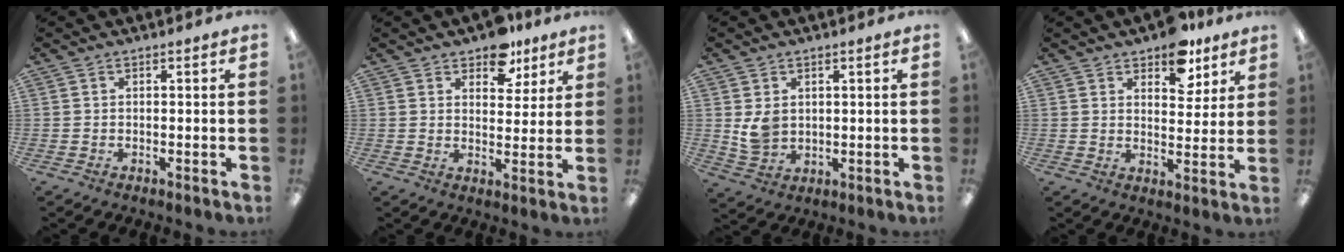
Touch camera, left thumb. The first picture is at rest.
{"total": 8.3, "force": [6.4, 4.5, 2.9], "torque": [-0.030, -0.035, 0.112]}
{"total": 5.2, "force": [1.8, 4.0, 2.8], "torque": [-0.042, -0.001, 0.035]}
{"total": 9.5, "force": [7.1, 4.8, 4.1], "torque": [-0.038, -0.041, 0.123]}